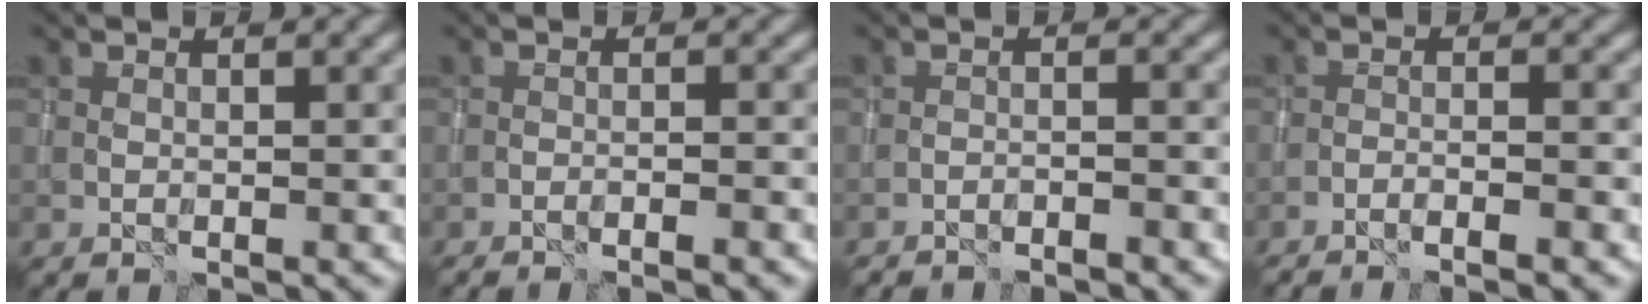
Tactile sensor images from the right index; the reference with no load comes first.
{"total": 2.6, "force": [-2.2, 0.4, 1.4], "torque": [-0.020, 0.009, -0.038]}
{"total": 2.3, "force": [-2.2, 0.2, 0.7], "torque": [-0.010, 0.008, -0.036]}
{"total": 3.3, "force": [-2.6, 0.4, 2.0], "torque": [-0.035, 0.005, -0.050]}